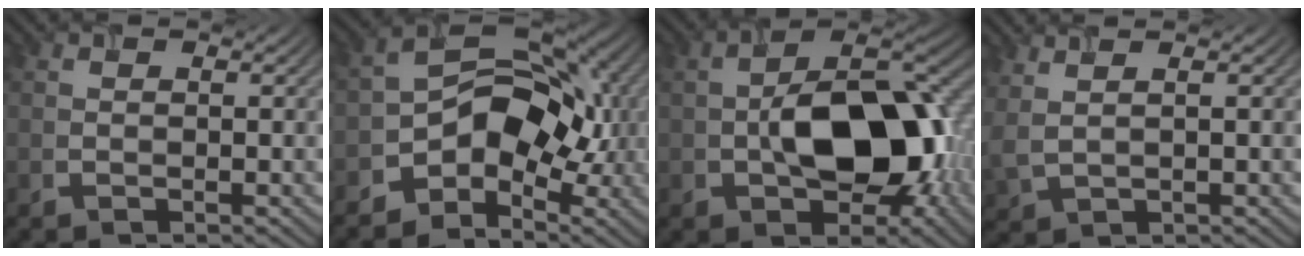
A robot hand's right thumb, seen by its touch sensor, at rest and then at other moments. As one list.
[{"total": 8.8, "force": [-3.1, 6.1, 5.6], "torque": [-0.074, 0.007, -0.072]}, {"total": 13.5, "force": [-1.7, 7.8, 10.9], "torque": [-0.166, 0.003, -0.030]}, {"total": 3.8, "force": [2.3, 1.1, 2.8], "torque": [-0.076, 0.015, 0.037]}]